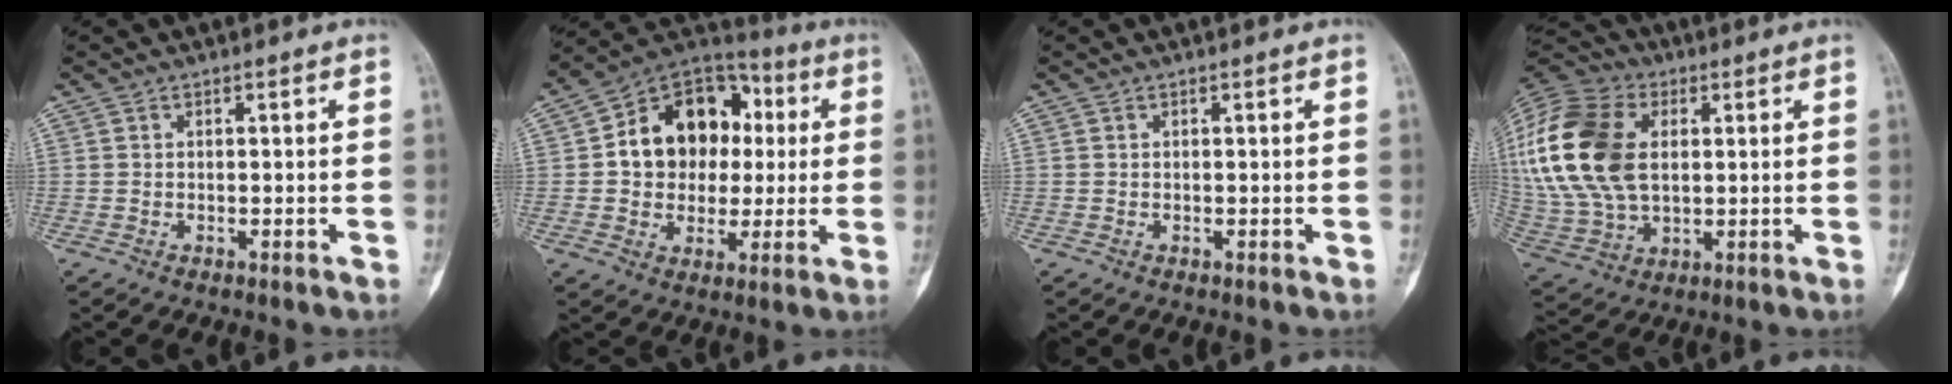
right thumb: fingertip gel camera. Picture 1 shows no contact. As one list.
[{"total": 17.0, "force": [2.0, 13.3, 10.3], "torque": [-0.106, 0.026, 0.028]}, {"total": 0.0}, {"total": 28.0, "force": [5.6, 18.5, 20.2], "torque": [-0.471, 0.023, 0.113]}]